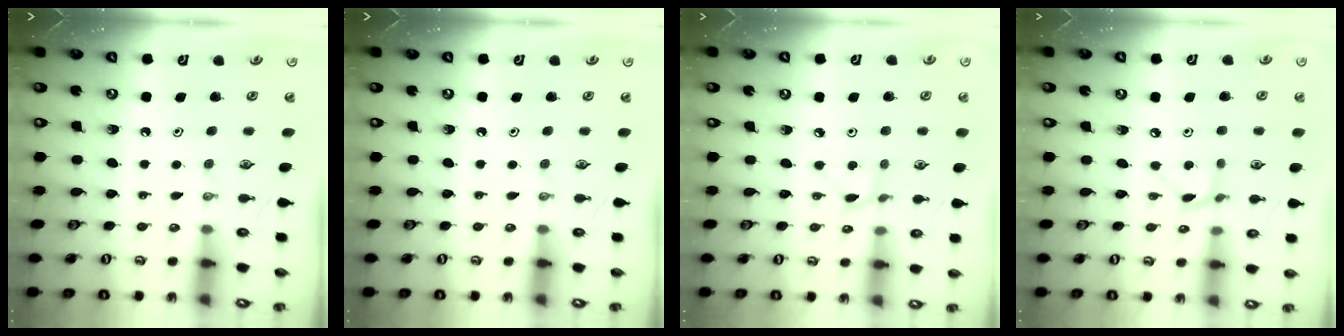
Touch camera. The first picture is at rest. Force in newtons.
{"total": 0.0}
{"total": 2.6, "press": 2.5, "slide": 0.4}
{"total": 3.8, "press": 3.8, "slide": 0.4}